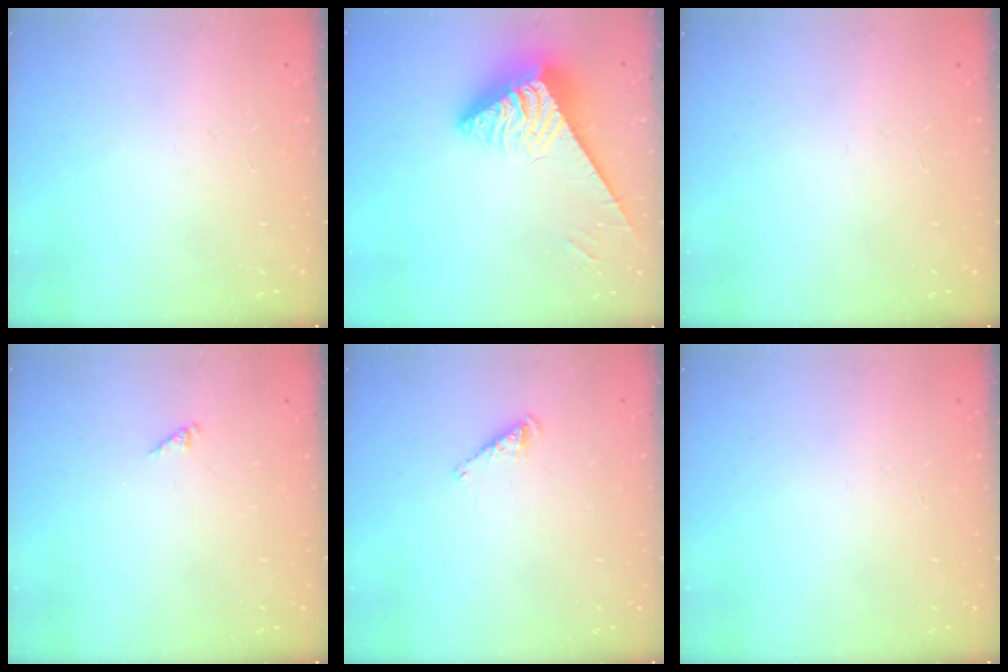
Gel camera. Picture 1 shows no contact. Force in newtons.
{"total": 6.5, "press": 6.5, "slide": 0.1}
{"total": 0.0}
{"total": 0.0}
{"total": 2.5, "press": 2.5, "slide": 0.5}
{"total": 0.0}